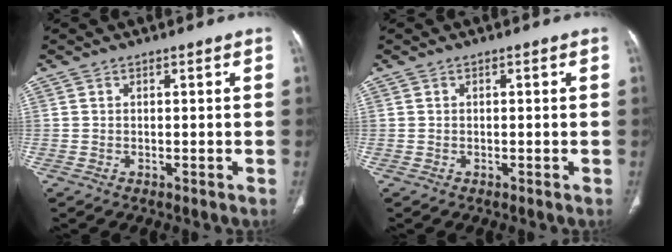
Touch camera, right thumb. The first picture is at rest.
{"total": 0.0}